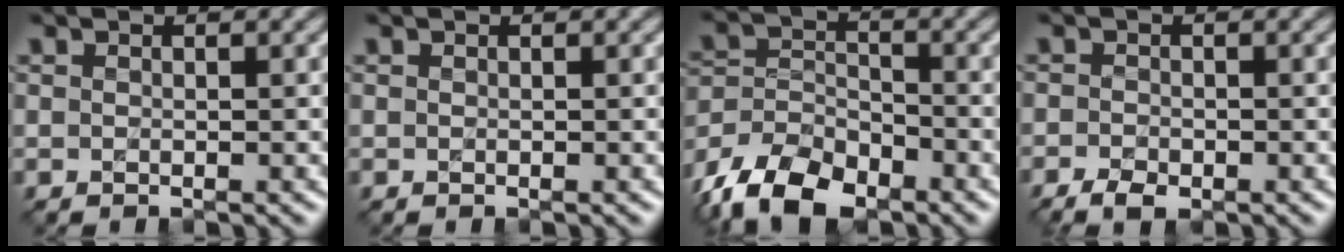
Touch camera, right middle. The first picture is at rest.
{"total": 0.0}
{"total": 9.6, "force": [-7.2, 4.7, 4.2], "torque": [-0.075, -0.011, -0.142]}
{"total": 2.4, "force": [-1.5, 1.2, 1.4], "torque": [-0.026, -0.005, -0.033]}